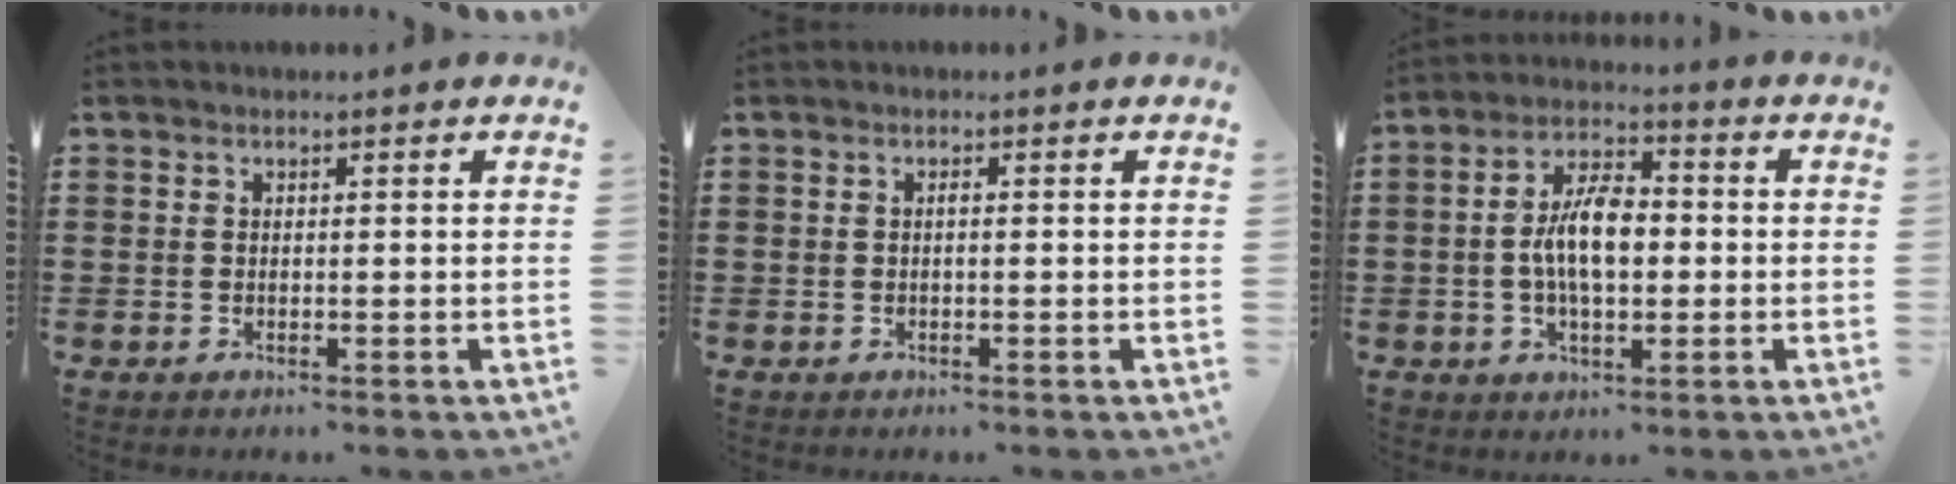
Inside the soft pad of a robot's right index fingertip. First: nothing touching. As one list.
[{"total": 0.6, "force": [-0.1, 0.1, 0.6], "torque": [-0.012, -0.004, -0.002]}, {"total": 7.9, "force": [-0.5, 3.7, 6.9], "torque": [-0.132, 0.006, -0.016]}]